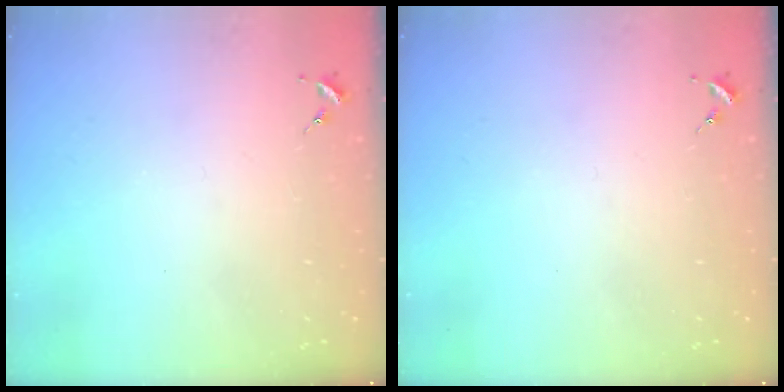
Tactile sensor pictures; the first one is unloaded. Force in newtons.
{"total": 0.0}